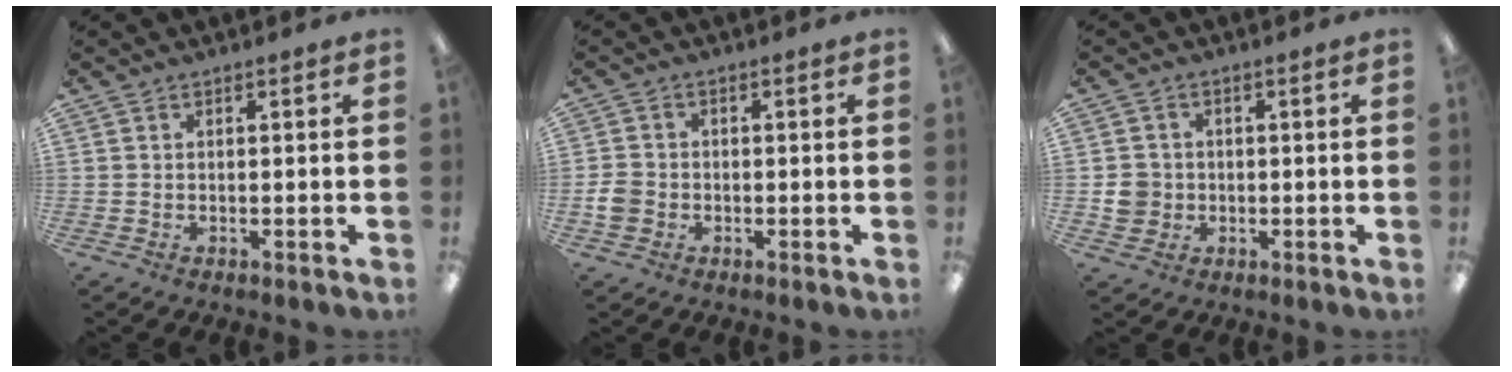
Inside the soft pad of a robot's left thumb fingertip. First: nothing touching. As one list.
[{"total": 3.6, "force": [-1.1, 3.0, 1.5], "torque": [-0.031, 0.007, -0.021]}, {"total": 4.7, "force": [-0.4, 4.5, 1.4], "torque": [-0.011, 0.006, -0.008]}]